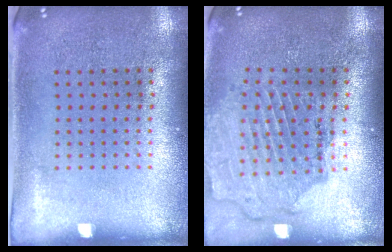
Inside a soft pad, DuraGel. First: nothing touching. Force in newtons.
{"total": 1.6, "press": 1.6, "slide": 0.2}